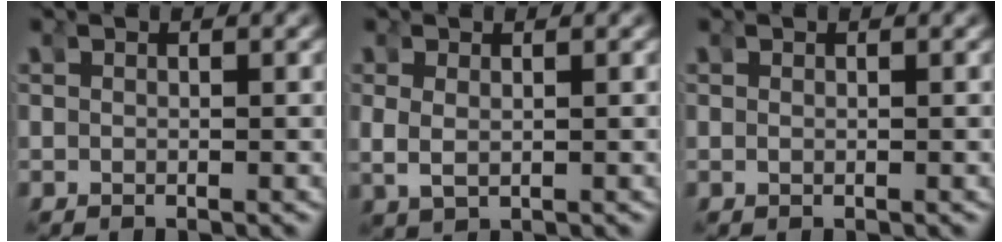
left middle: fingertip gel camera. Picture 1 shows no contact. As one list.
[{"total": 1.3, "force": [1.0, -0.9, -0.1], "torque": [-0.008, 0.006, 0.020]}, {"total": 0.8, "force": [0.0, -0.8, -0.1], "torque": [0.006, 0.005, 0.001]}]